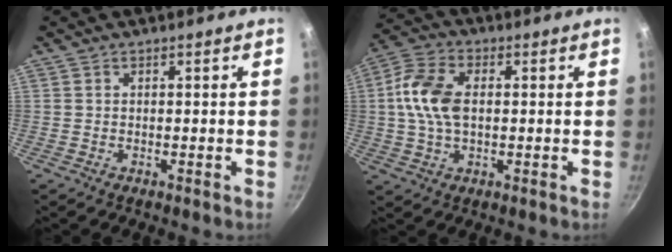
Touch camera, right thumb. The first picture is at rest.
{"total": 10.6, "force": [0.7, 6.6, 8.4], "torque": [-0.163, 0.018, 0.004]}